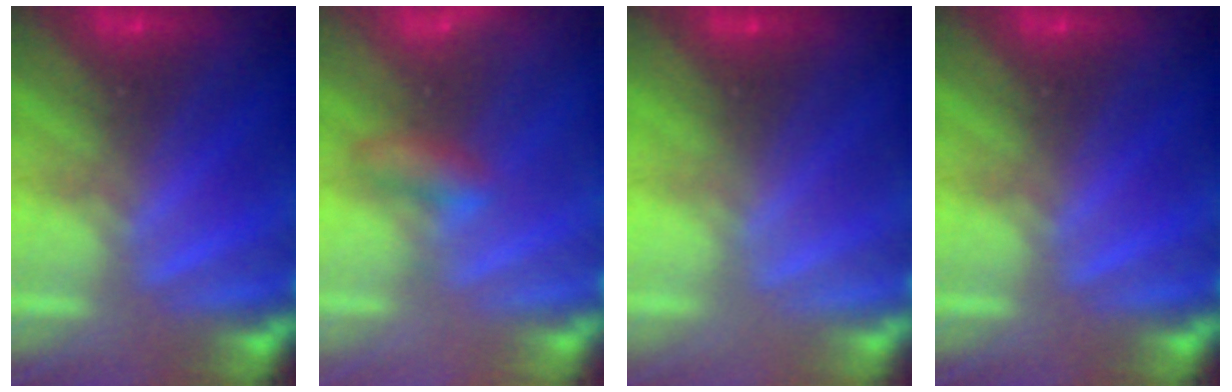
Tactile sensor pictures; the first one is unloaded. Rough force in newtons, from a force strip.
{"total": 2.1}
{"total": 2.9}
{"total": 0.0}